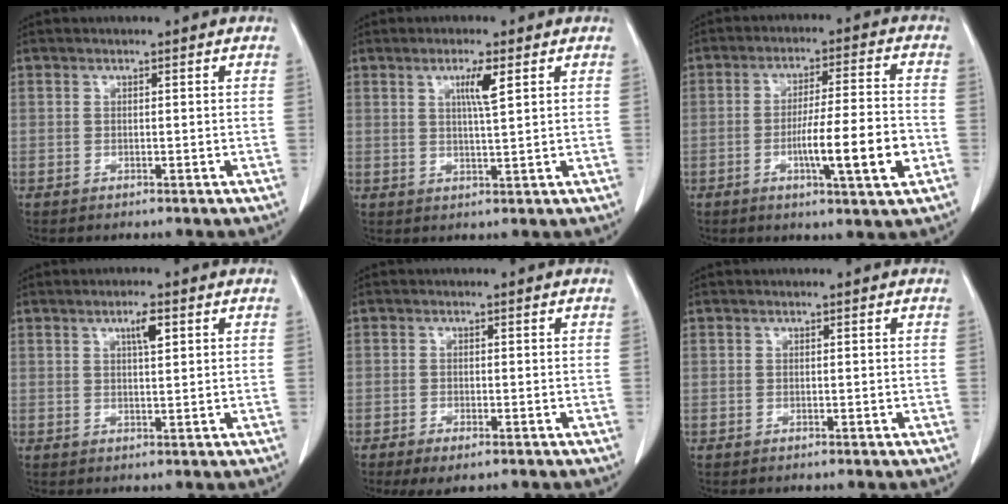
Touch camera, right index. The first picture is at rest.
{"total": 3.9, "force": [1.7, -0.2, 3.5], "torque": [-0.063, -0.004, 0.029]}
{"total": 10.9, "force": [-3.4, 0.4, 10.4], "torque": [-0.169, -0.003, -0.054]}
{"total": 2.9, "force": [1.3, 0.5, 2.5], "torque": [-0.043, 0.001, 0.022]}
{"total": 3.4, "force": [-2.3, 1.0, 2.3], "torque": [-0.037, -0.007, -0.032]}
{"total": 0.0}